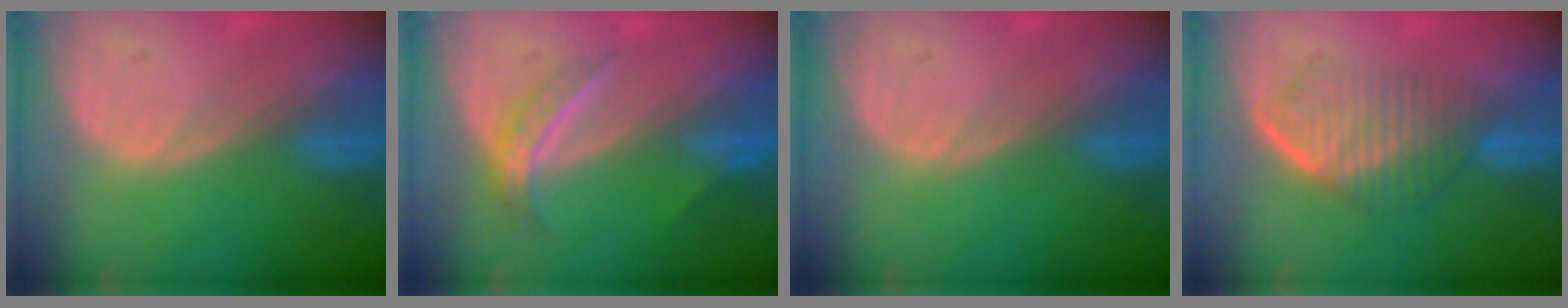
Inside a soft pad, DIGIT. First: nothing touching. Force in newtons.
{"total": 4.6, "press": 4.1, "slide": 2.1}
{"total": 0.0}
{"total": 7.1, "press": 6.1, "slide": 3.6}